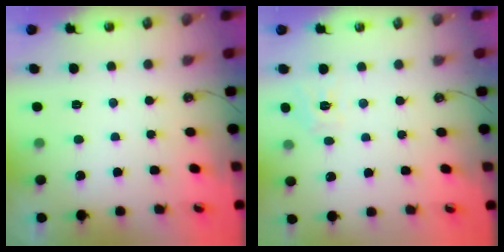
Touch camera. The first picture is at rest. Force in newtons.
{"total": 6.7, "press": 6.6, "slide": 0.4}